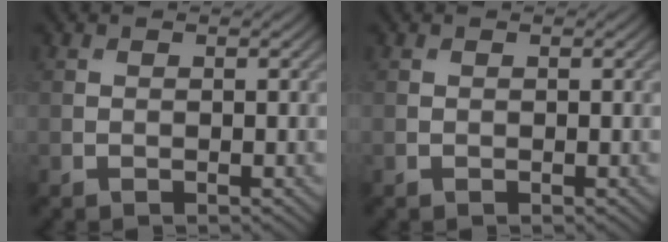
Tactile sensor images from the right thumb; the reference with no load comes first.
{"total": 0.0}